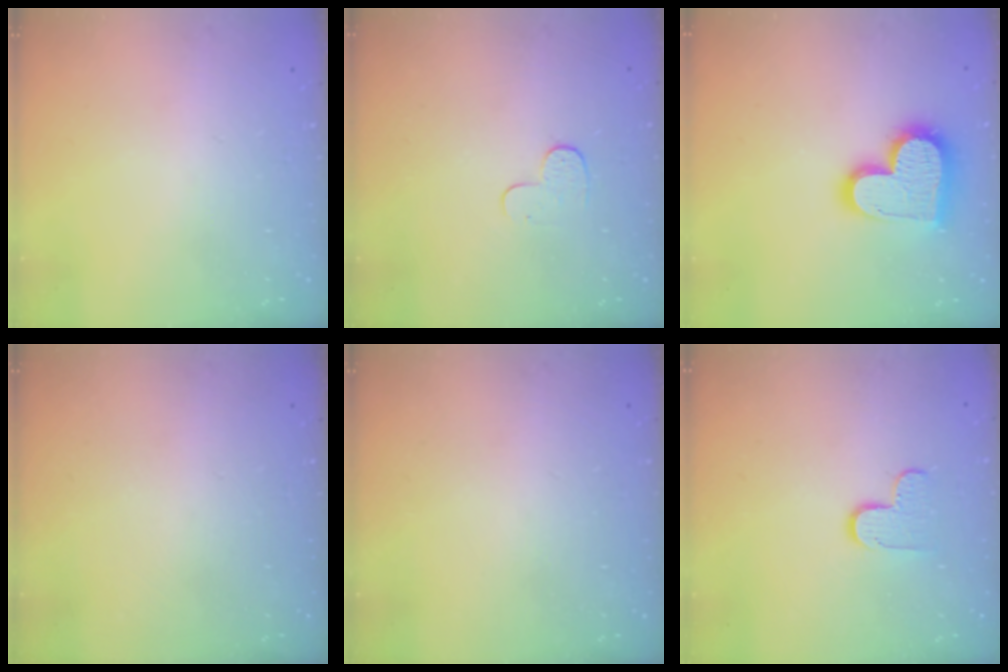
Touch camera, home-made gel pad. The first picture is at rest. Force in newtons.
{"total": 3.9, "press": 3.8, "slide": 0.4}
{"total": 17.4, "press": 17.3, "slide": 1.3}
{"total": 0.0}
{"total": 0.0}
{"total": 6.6, "press": 6.5, "slide": 0.4}